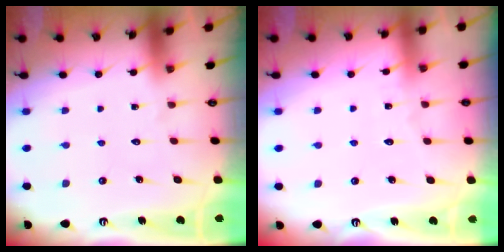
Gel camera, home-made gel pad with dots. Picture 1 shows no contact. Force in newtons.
{"total": 3.3, "press": 3.3, "slide": 0.3}